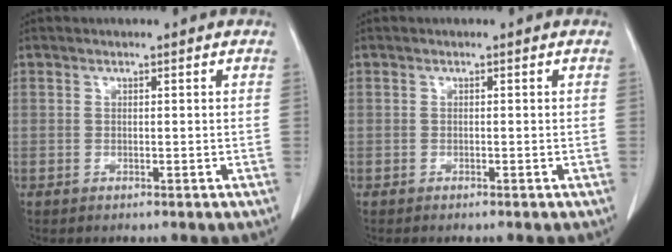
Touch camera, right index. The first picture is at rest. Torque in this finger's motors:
{"motor_torque": [0.13, -0.11, 0.06, 0.01]}